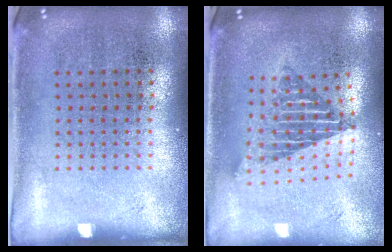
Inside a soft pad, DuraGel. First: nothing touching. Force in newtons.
{"total": 1.8, "press": 1.4, "slide": 1.1}